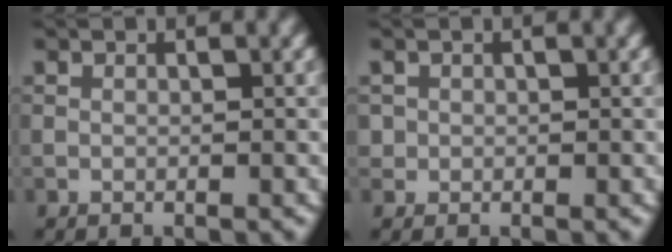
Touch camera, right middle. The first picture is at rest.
{"total": 0.8, "force": [0.0, 0.8, 0.1], "torque": [0.007, -0.003, -0.002]}